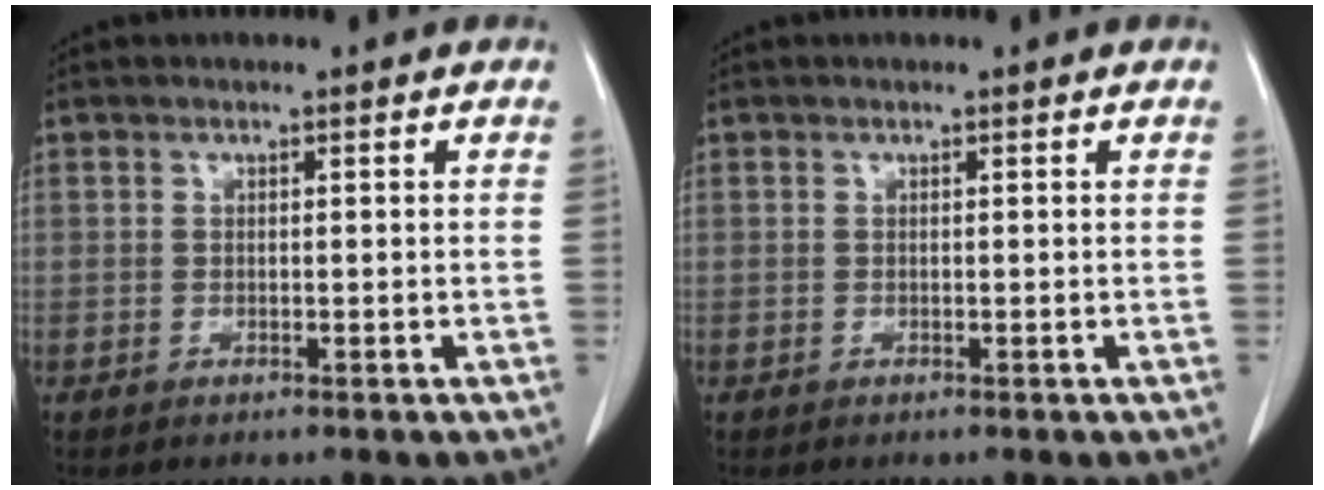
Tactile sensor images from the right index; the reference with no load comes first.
{"total": 0.0}